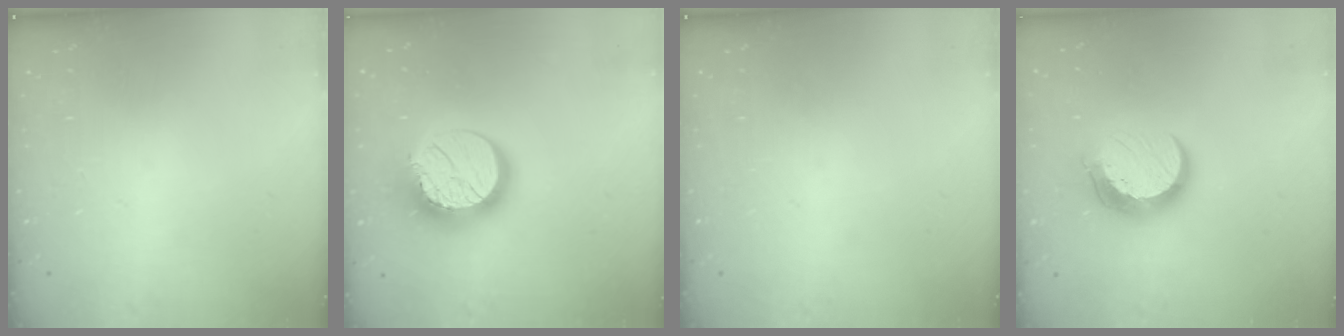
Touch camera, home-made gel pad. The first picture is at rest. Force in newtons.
{"total": 17.0, "press": 17.0, "slide": 1.3}
{"total": 0.0}
{"total": 11.9, "press": 11.8, "slide": 0.9}